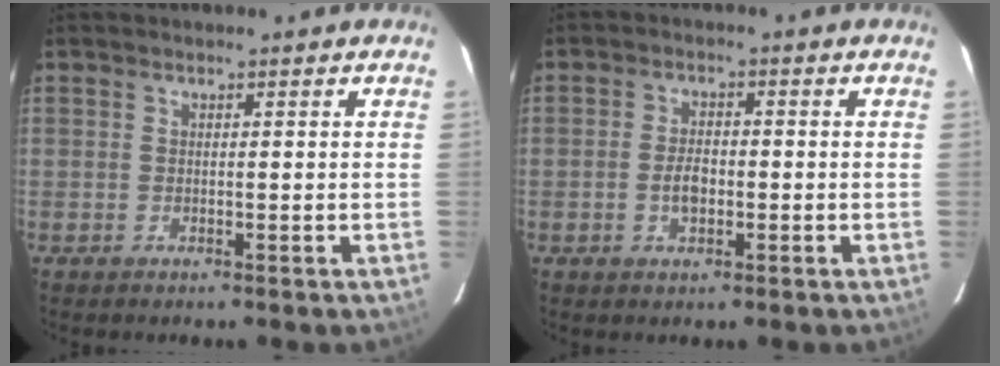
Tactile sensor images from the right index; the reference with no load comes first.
{"total": 2.0, "force": [-0.7, 1.4, 1.3], "torque": [-0.024, 0.005, -0.012]}